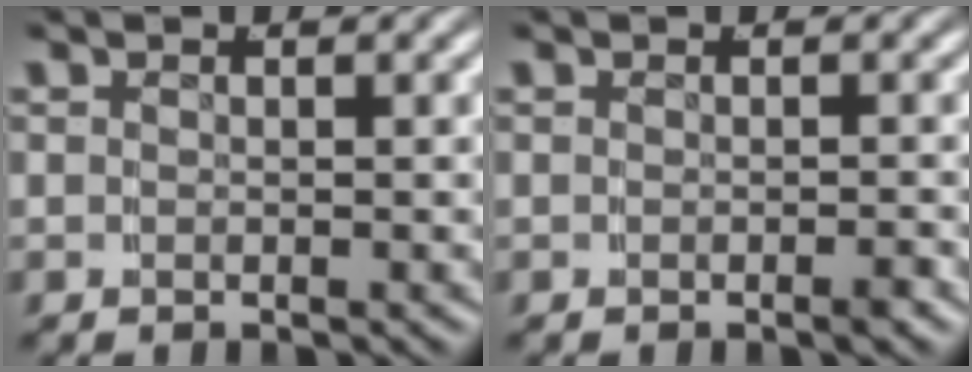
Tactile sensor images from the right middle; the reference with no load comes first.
{"total": 0.7, "force": [-0.6, -0.2, 0.3], "torque": [-0.003, 0.005, -0.015]}